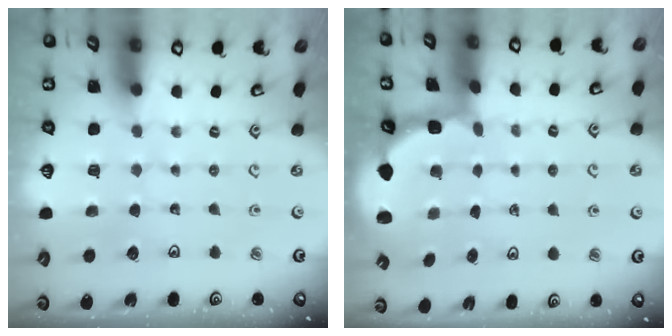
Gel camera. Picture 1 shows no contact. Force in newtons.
{"total": 2.5, "press": 1.9, "slide": 1.6}